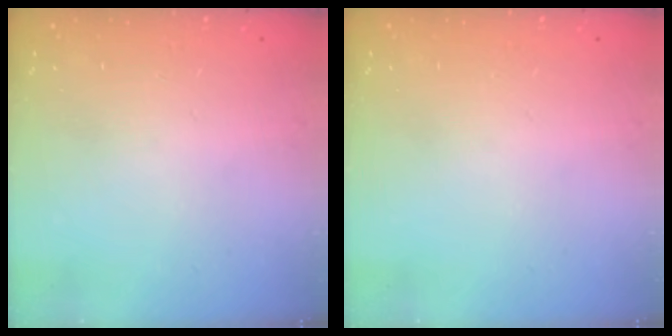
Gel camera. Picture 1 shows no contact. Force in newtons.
{"total": 0.0}